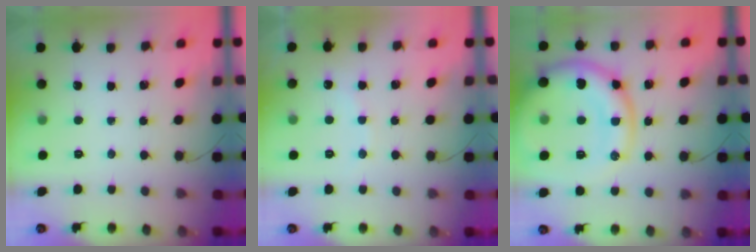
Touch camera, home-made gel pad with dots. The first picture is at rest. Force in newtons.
{"total": 6.6, "press": 6.5, "slide": 1.3}
{"total": 18.3, "press": 18.2, "slide": 2.2}